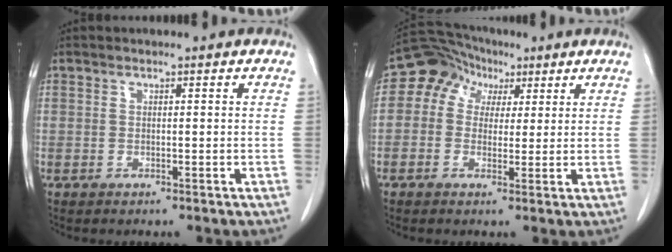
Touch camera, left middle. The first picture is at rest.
{"total": 7.0, "force": [2.4, 5.9, 3.0], "torque": [-0.054, 0.037, 0.037]}